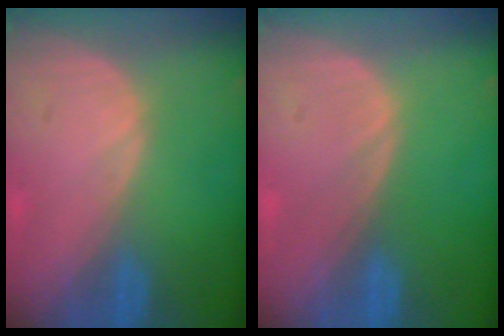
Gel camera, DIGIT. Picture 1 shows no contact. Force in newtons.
{"total": 0.0}